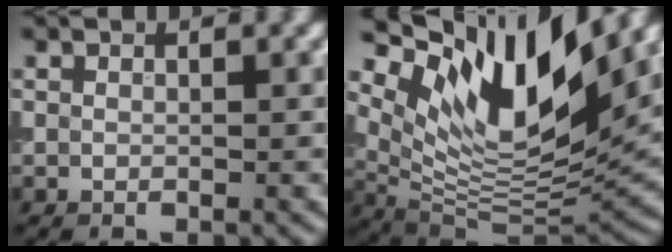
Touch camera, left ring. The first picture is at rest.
{"total": 12.6, "force": [7.2, 4.2, 9.4], "torque": [-0.159, -0.001, 0.141]}